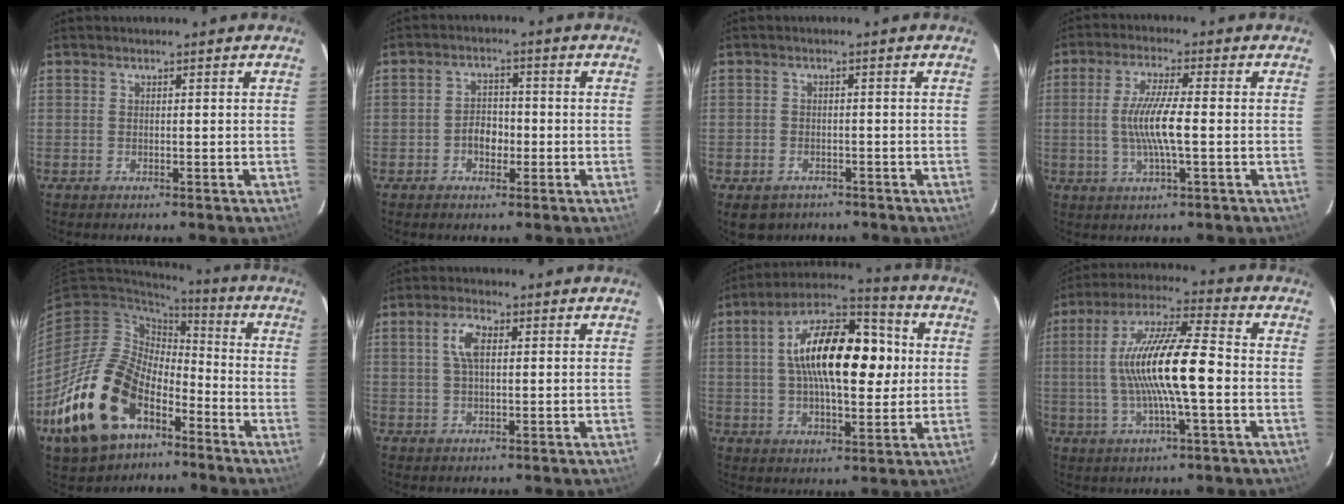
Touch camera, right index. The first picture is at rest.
{"total": 3.8, "force": [-1.4, 2.8, 2.2], "torque": [-0.039, 0.010, -0.022]}
{"total": 5.0, "force": [-3.2, 3.6, 1.5], "torque": [-0.037, -0.001, -0.044]}
{"total": 8.1, "force": [-0.9, 0.6, 8.0], "torque": [-0.154, -0.003, -0.017]}
{"total": 22.4, "force": [-11.5, 13.6, 13.7], "torque": [-0.285, 0.000, -0.196]}
{"total": 4.6, "force": [1.1, 2.1, 4.0], "torque": [-0.077, 0.011, 0.022]}
{"total": 19.7, "force": [2.6, 9.0, 17.4], "torque": [-0.297, 0.033, 0.035]}
{"total": 15.6, "force": [-1.2, 2.0, 15.4], "torque": [-0.287, 0.013, -0.027]}